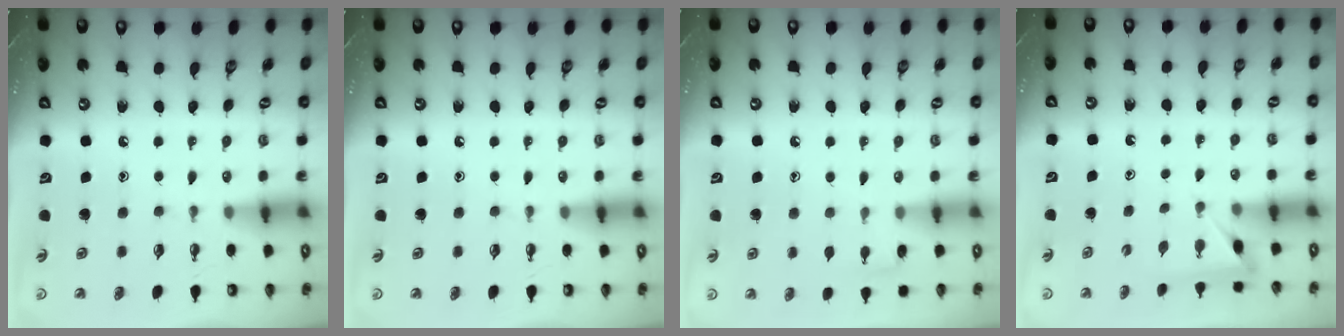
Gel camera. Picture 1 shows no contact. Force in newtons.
{"total": 0.0}
{"total": 5.9, "press": 5.9, "slide": 0.5}
{"total": 2.1, "press": 2.1, "slide": 0.2}